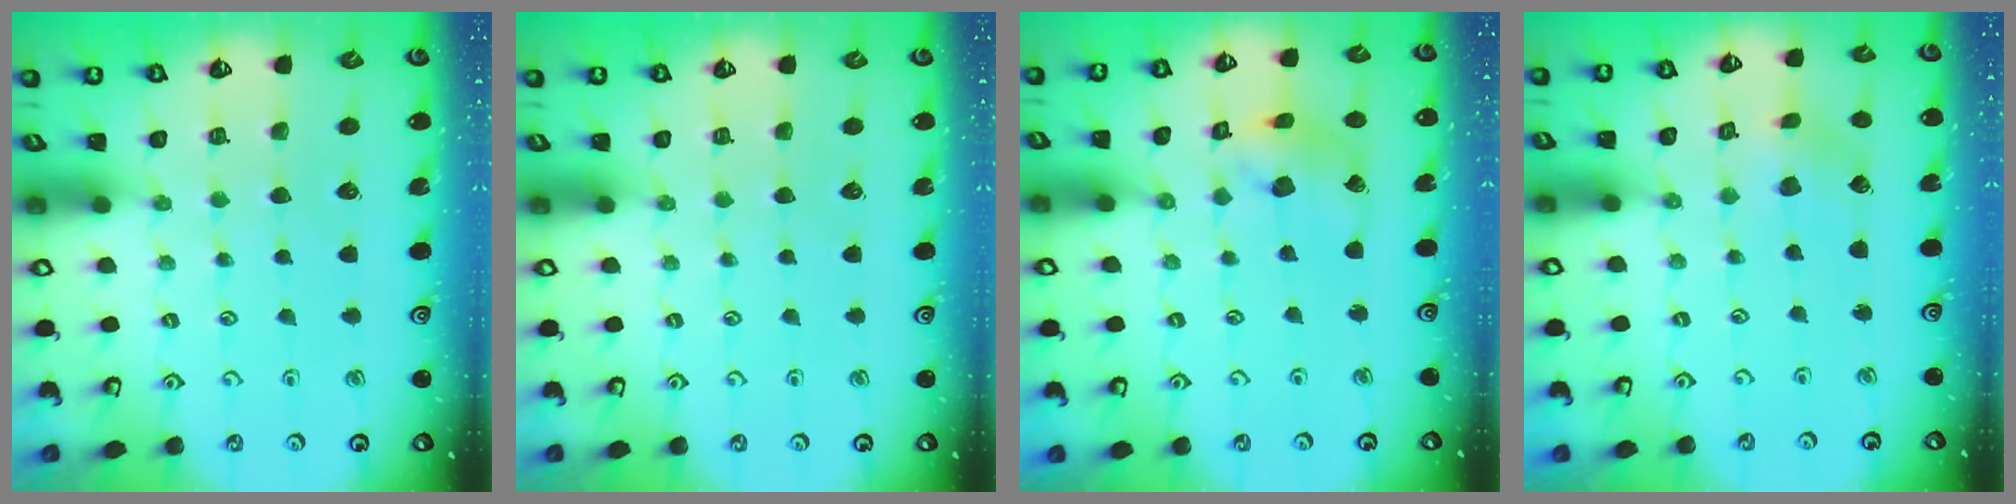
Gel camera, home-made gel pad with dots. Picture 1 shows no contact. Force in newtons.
{"total": 0.0}
{"total": 10.9, "press": 10.8, "slide": 1.4}
{"total": 3.0, "press": 3.0, "slide": 0.1}